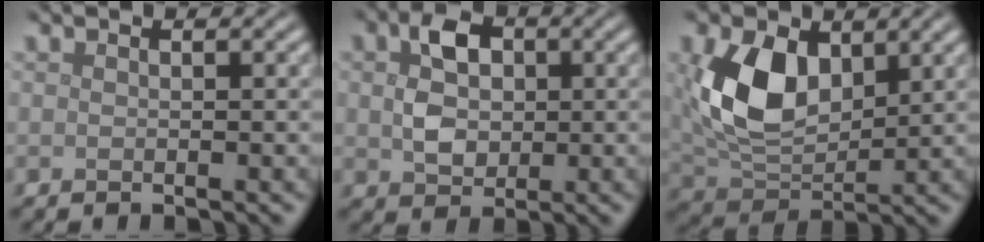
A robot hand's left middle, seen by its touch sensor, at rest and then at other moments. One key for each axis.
{"total": 4.3, "fx": 0.6, "fy": 3.2, "fz": 2.9, "tx": -0.057, "ty": 0.002, "tz": 0.006}
{"total": 7.9, "fx": 1.9, "fy": 5.0, "fz": 5.9, "tx": -0.128, "ty": -0.007, "tz": 0.040}